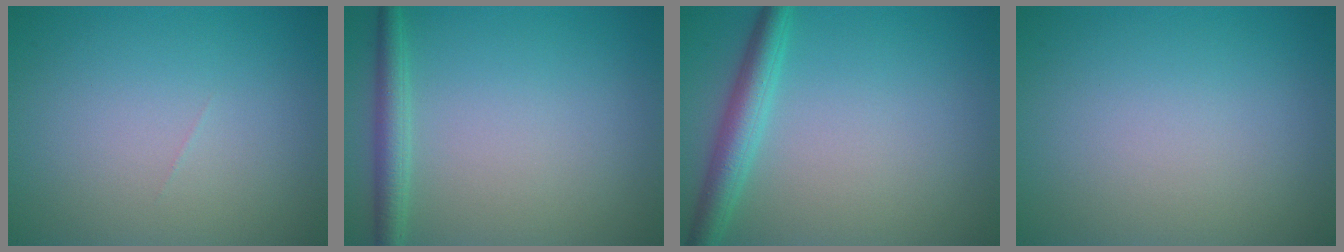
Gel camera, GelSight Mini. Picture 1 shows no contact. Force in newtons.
{"total": 2.3, "press": 2.3, "slide": 0.1}
{"total": 3.4, "press": 3.4, "slide": 0.2}
{"total": 0.0}